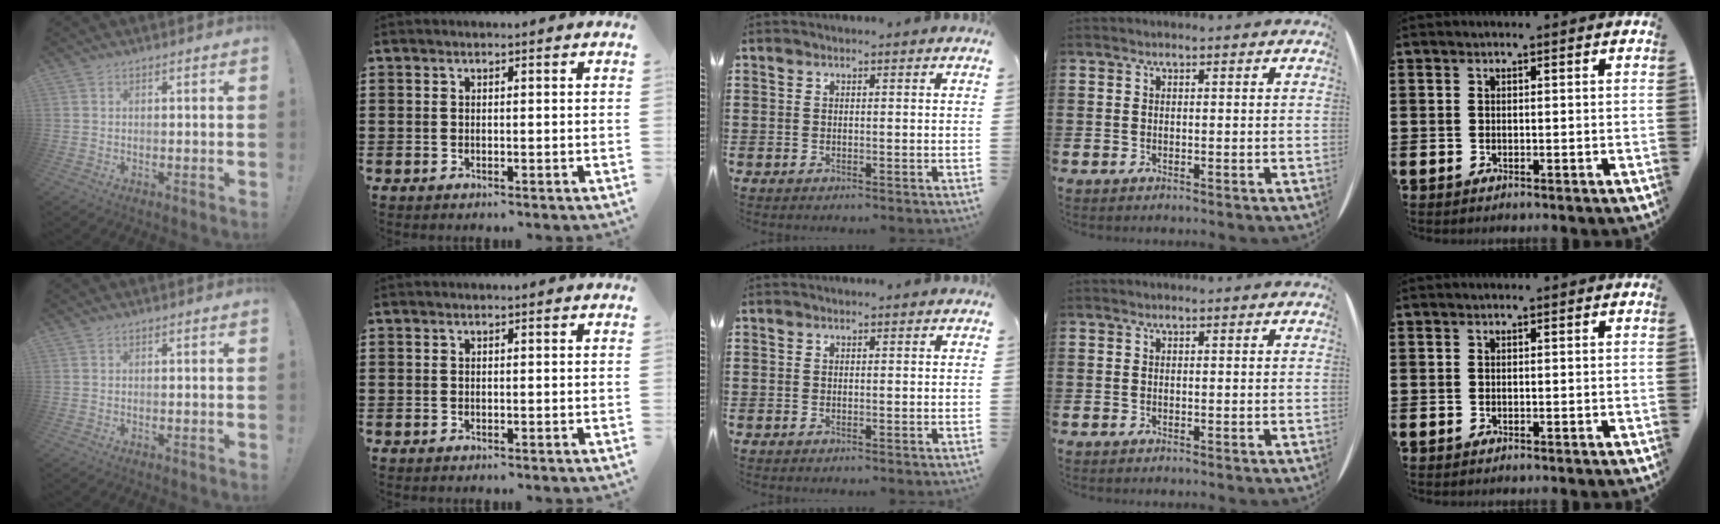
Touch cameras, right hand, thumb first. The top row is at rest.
{}